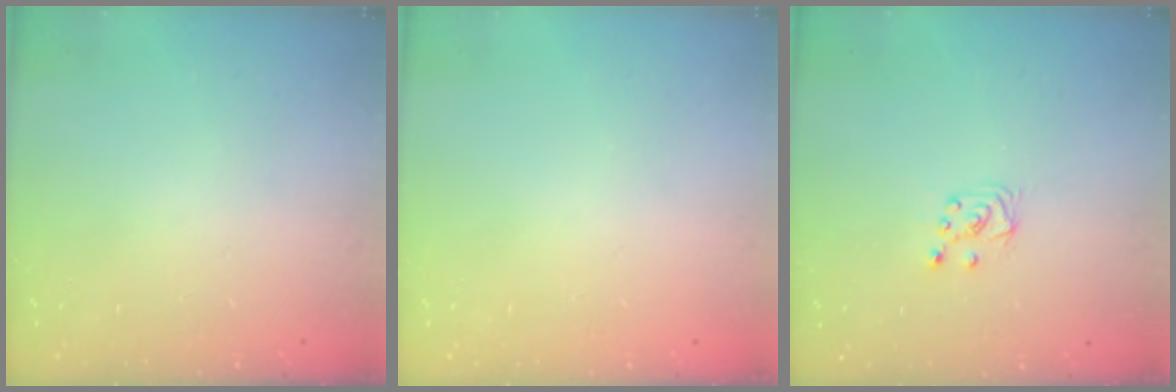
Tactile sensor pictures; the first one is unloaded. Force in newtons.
{"total": 0.0}
{"total": 4.5, "press": 4.5, "slide": 0.5}